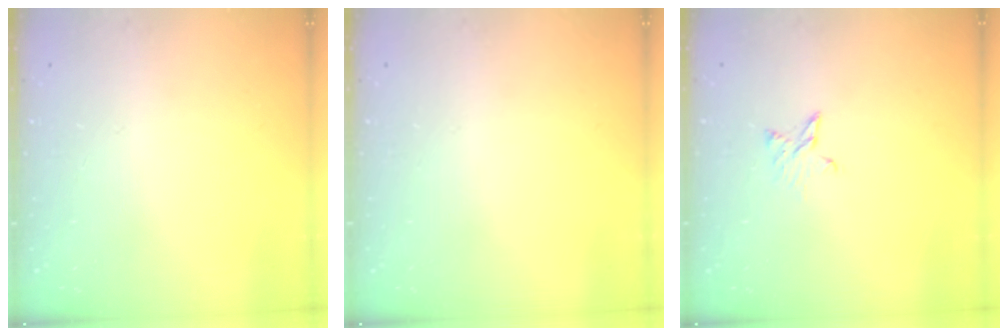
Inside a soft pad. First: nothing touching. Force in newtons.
{"total": 0.0}
{"total": 4.2, "press": 4.2, "slide": 0.5}